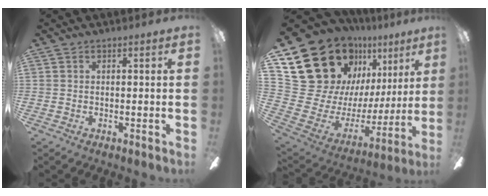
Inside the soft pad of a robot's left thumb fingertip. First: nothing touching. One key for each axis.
{"total": 26.6, "fx": 15.0, "fy": 17.9, "fz": 12.8, "tx": -0.230, "ty": -0.112, "tz": 0.315}